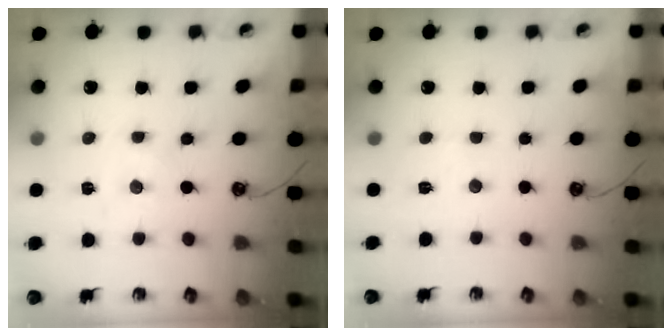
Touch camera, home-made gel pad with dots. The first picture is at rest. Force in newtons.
{"total": 2.5, "press": 2.5, "slide": 0.4}